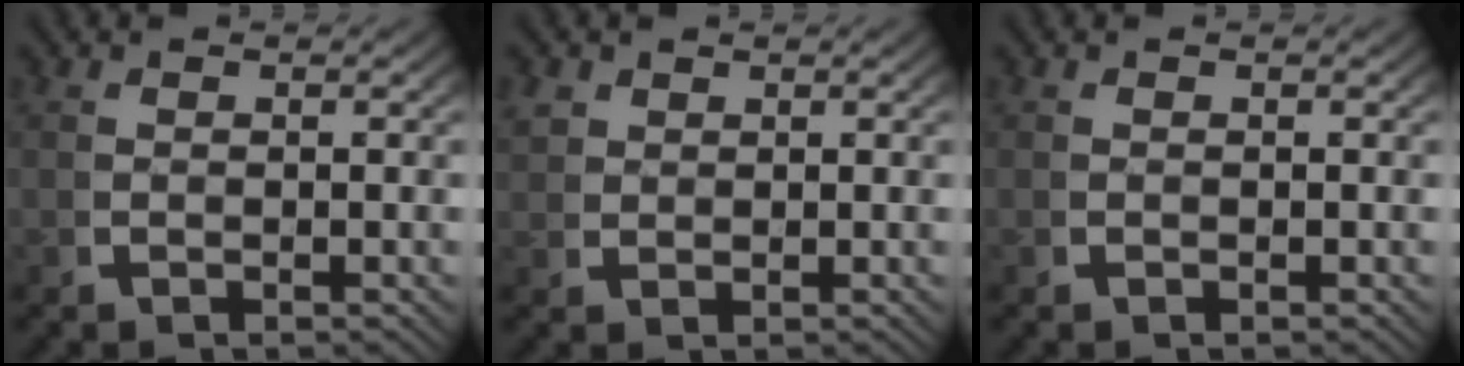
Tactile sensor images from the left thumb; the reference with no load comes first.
{"total": 1.8, "force": [1.3, 1.2, 0.6], "torque": [-0.013, 0.000, 0.030]}
{"total": 0.0}